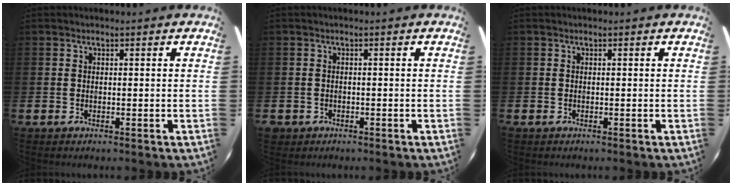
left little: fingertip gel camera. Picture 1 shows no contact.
{"total": 0.7, "force": [-0.4, 0.6, 0.0], "torque": [-0.003, 0.006, -0.012]}
{"total": 0.0}